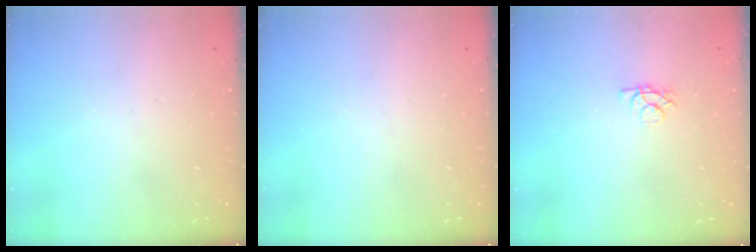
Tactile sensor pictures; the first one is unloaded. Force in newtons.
{"total": 0.0}
{"total": 4.2, "press": 4.2, "slide": 0.5}